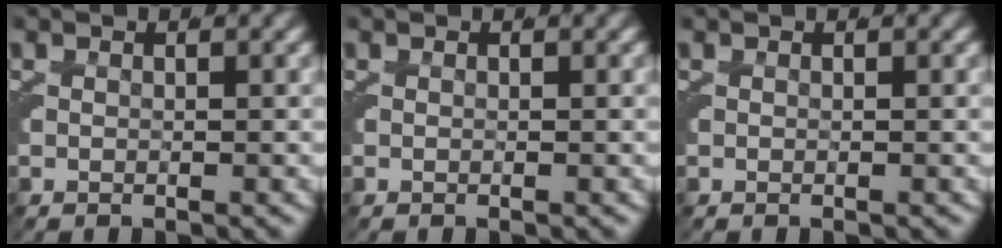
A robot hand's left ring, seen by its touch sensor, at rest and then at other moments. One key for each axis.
{"total": 0.0}
{"total": 0.0}